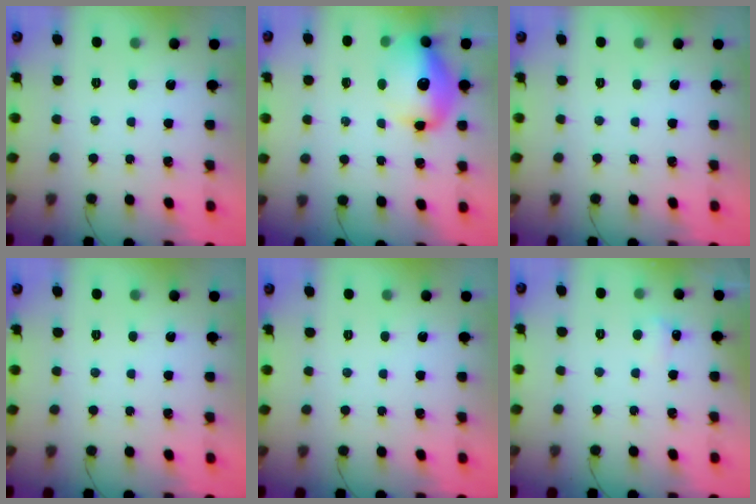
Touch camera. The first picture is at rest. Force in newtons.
{"total": 14.0, "press": 13.4, "slide": 3.9}
{"total": 0.0}
{"total": 0.0}
{"total": 0.0}
{"total": 4.0, "press": 3.9, "slide": 1.2}